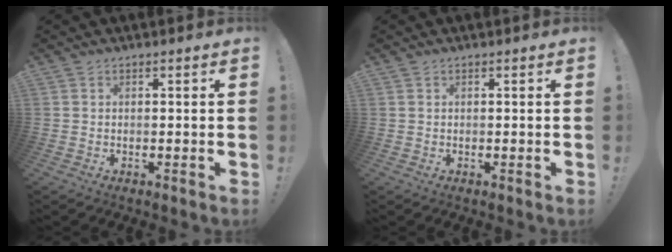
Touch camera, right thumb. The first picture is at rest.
{"total": 0.0}